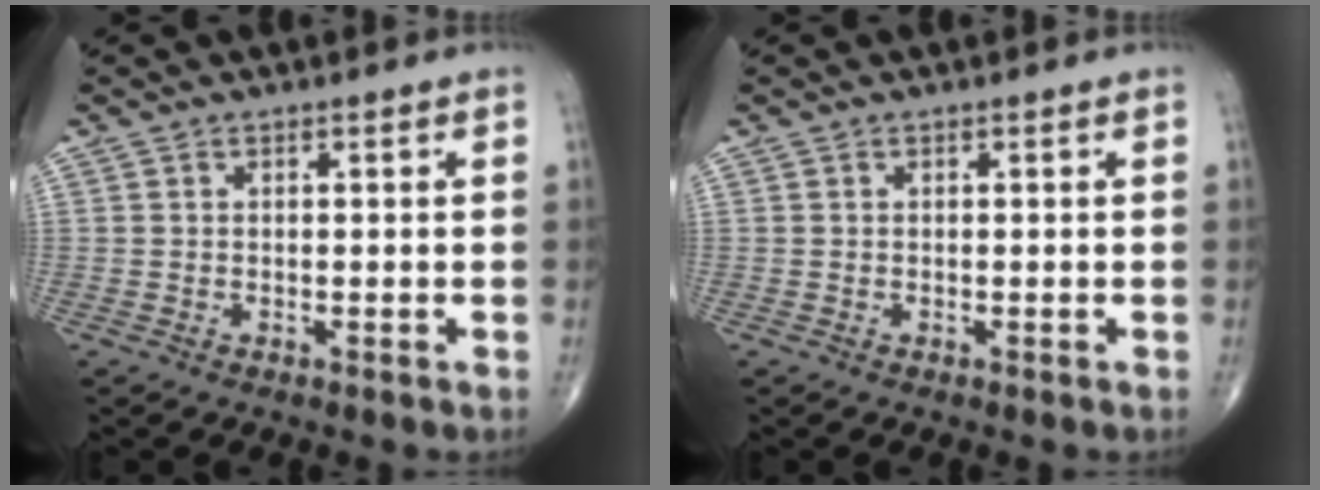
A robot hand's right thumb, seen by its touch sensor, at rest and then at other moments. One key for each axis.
{"total": 0.0}